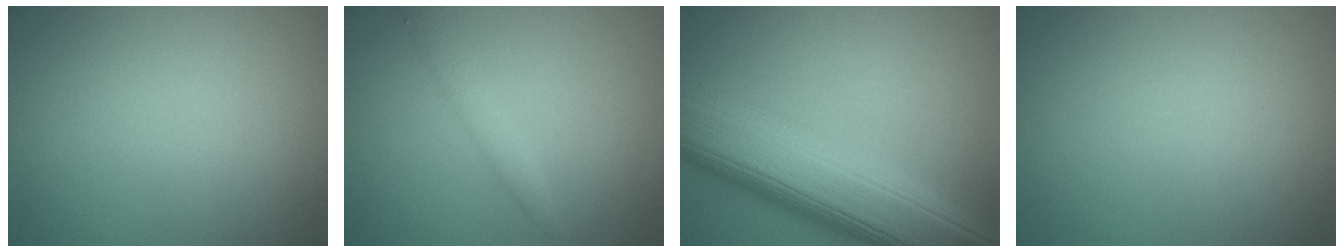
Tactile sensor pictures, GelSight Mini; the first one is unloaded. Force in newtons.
{"total": 1.6, "press": 1.6, "slide": 0.0}
{"total": 12.4, "press": 12.4, "slide": 0.2}
{"total": 0.0}